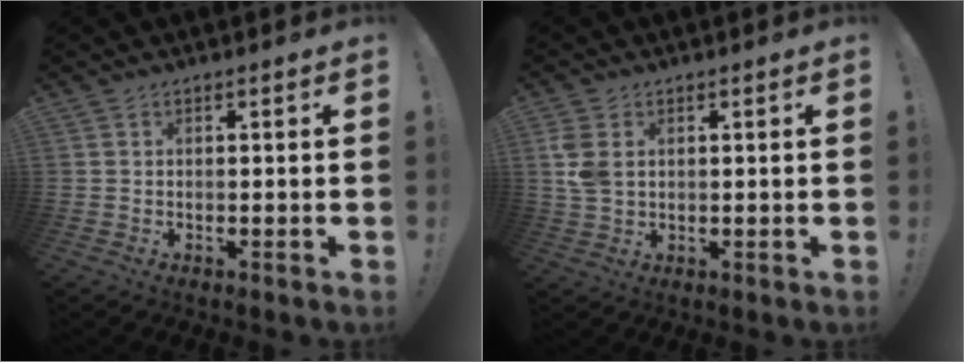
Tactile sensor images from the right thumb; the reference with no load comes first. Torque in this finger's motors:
{"motor_torque": [0.96, 0.99, 0.75, -0.16, -0.01]}